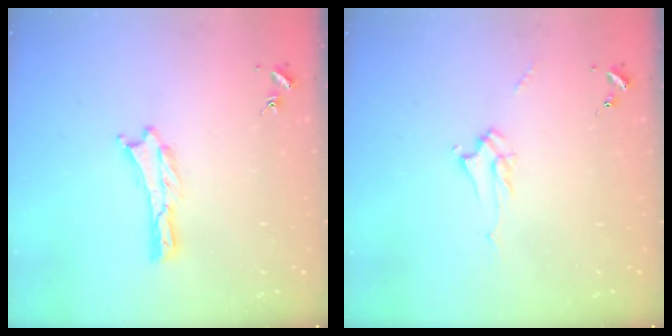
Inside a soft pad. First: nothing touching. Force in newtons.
{"total": 2.2, "press": 2.2, "slide": 0.1}